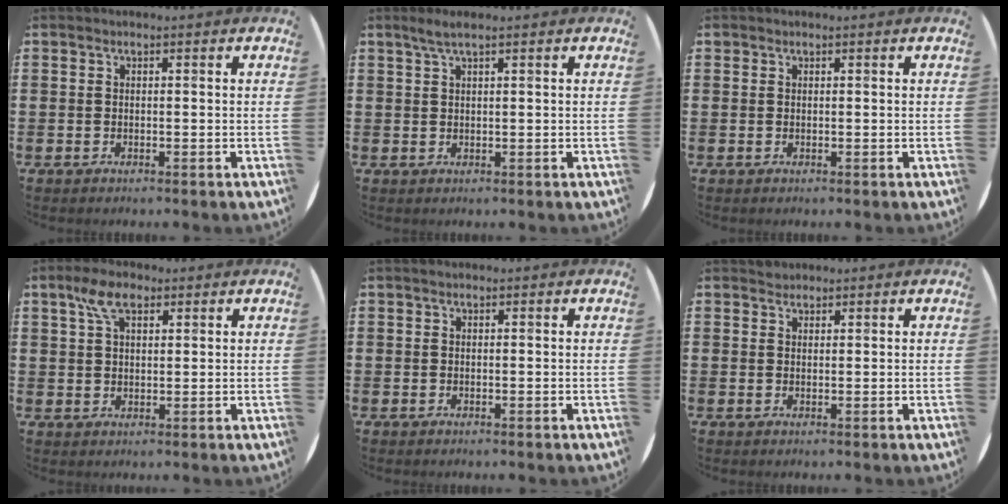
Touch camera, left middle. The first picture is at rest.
{"total": 2.1, "force": [1.4, 0.0, 1.6], "torque": [-0.032, 0.002, 0.024]}
{"total": 0.0}
{"total": 5.2, "force": [3.2, 2.7, 3.1], "torque": [-0.063, 0.007, 0.056]}
{"total": 0.0}
{"total": 1.1, "force": [1.1, 0.3, -0.2], "torque": [0.002, 0.002, 0.021]}